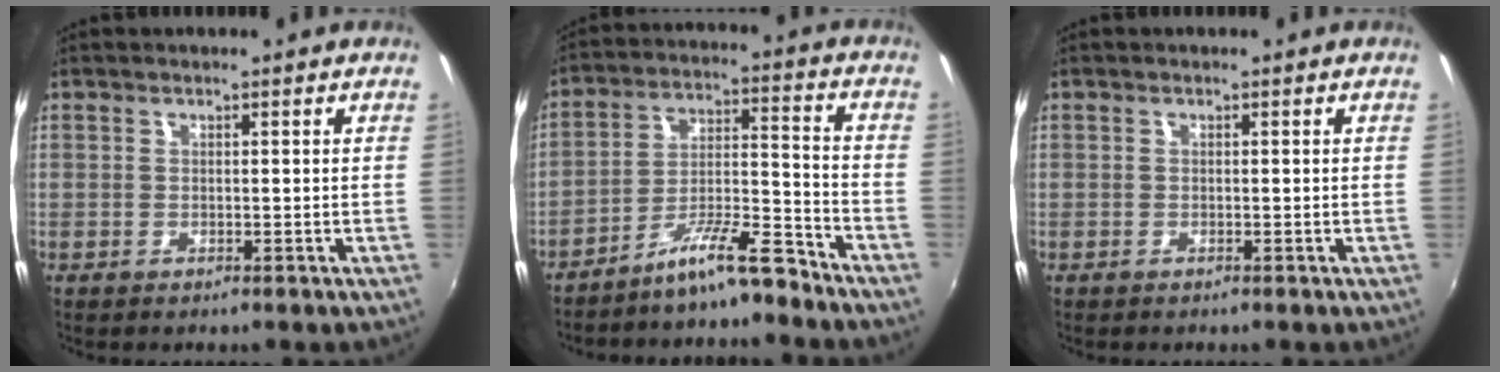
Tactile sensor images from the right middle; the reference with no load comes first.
{"total": 9.2, "force": [-7.7, 0.6, 4.9], "torque": [-0.095, 0.016, -0.137]}
{"total": 0.0}